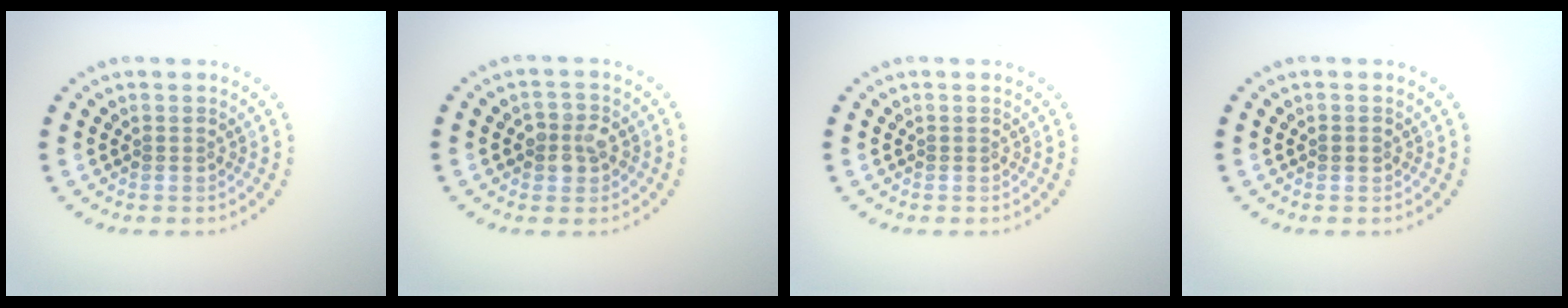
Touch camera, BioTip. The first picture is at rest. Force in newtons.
{"total": 2.5, "press": 2.5, "slide": 0.6}
{"total": 0.0}
{"total": 0.9, "press": 0.9, "slide": 0.1}